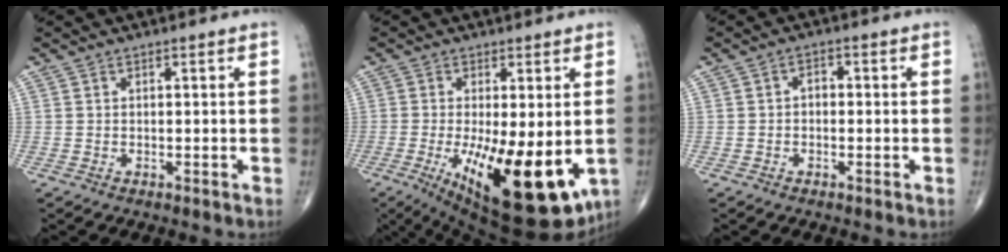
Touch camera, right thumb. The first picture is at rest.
{"total": 19.7, "force": [-4.6, 7.1, 17.8], "torque": [-0.249, -0.035, -0.045]}
{"total": 2.2, "force": [-0.2, 1.5, 1.6], "torque": [-0.014, 0.011, -0.008]}